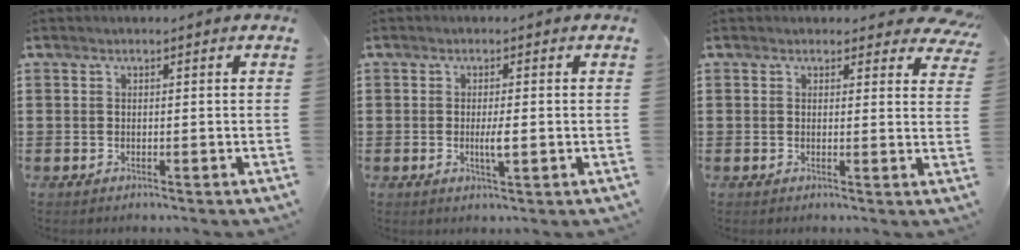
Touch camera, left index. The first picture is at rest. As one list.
[{"total": 2.8, "force": [-0.2, 0.5, 2.7], "torque": [-0.057, -0.006, -0.006]}, {"total": 2.7, "force": [2.2, 1.0, 1.0], "torque": [-0.012, -0.008, 0.038]}]